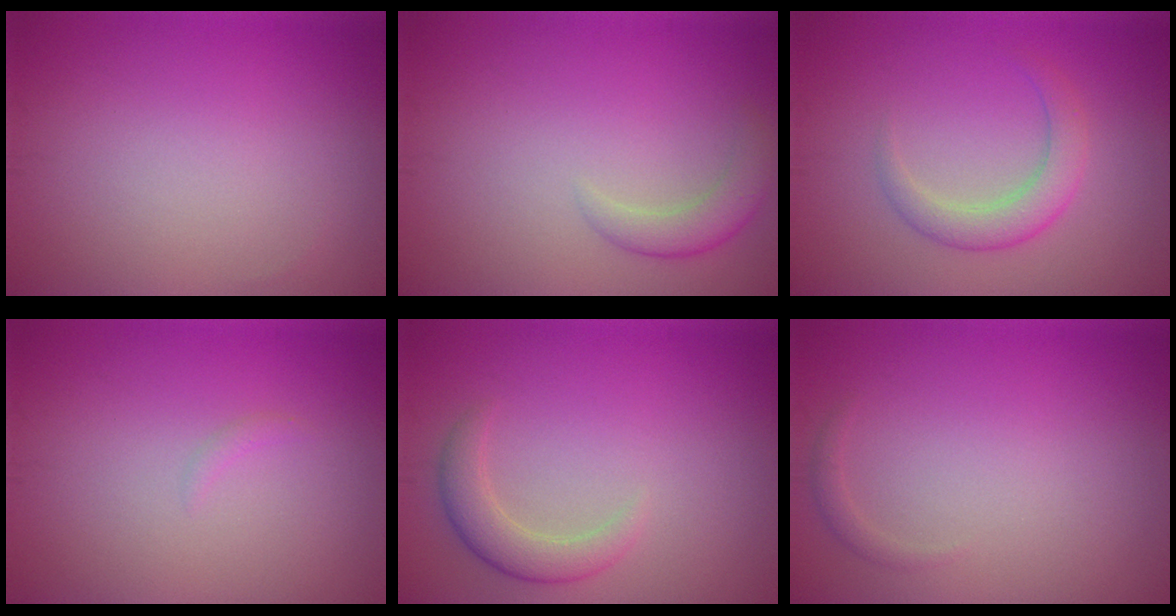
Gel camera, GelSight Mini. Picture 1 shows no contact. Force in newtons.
{"total": 2.2, "press": 2.2, "slide": 0.1}
{"total": 2.8, "press": 2.8, "slide": 0.1}
{"total": 0.5, "press": 0.5, "slide": 0.1}
{"total": 2.7, "press": 2.7, "slide": 0.4}
{"total": 0.7, "press": 0.7, "slide": 0.1}